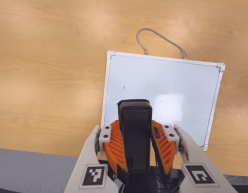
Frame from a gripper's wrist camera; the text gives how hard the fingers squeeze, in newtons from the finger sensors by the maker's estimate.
{"total": 9.9, "left": 8.4, "right": 11.5}